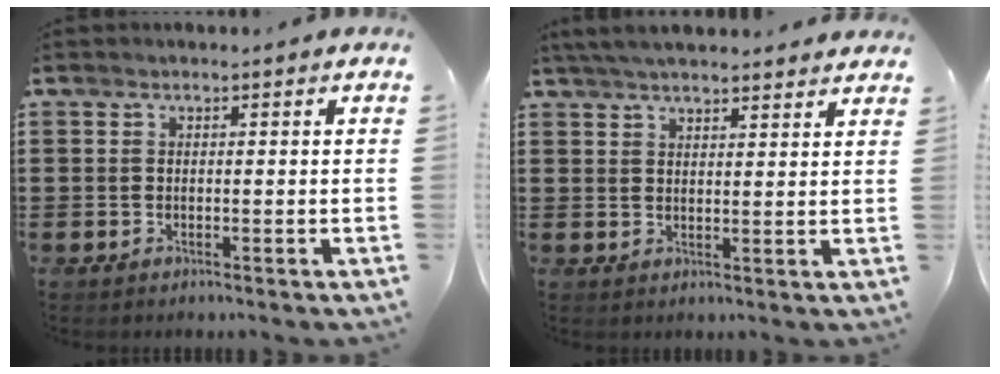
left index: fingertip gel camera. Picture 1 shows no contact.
{"total": 4.0, "force": [3.8, 0.1, 1.2], "torque": [-0.033, -0.008, 0.071]}